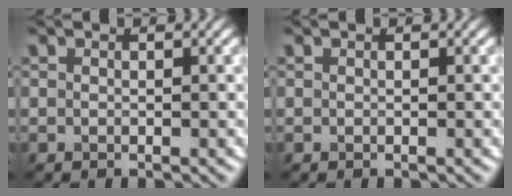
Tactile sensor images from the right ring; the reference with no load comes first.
{"total": 0.0}